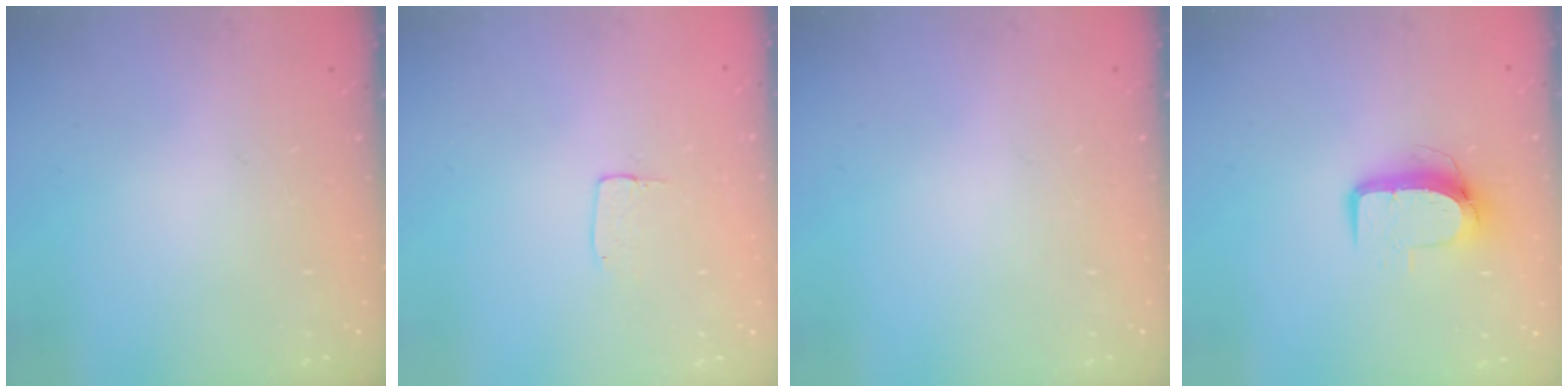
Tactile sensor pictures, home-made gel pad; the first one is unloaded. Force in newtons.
{"total": 3.9, "press": 3.9, "slide": 0.1}
{"total": 0.0}
{"total": 9.1, "press": 9.1, "slide": 0.9}